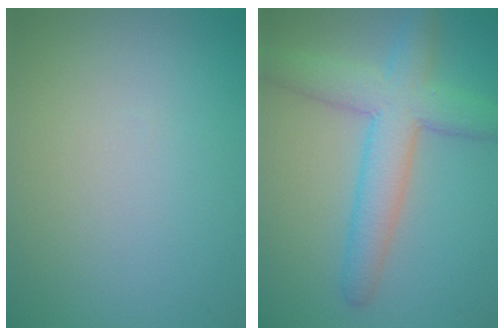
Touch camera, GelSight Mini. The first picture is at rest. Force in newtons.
{"total": 6.2, "press": 6.2, "slide": 0.3}